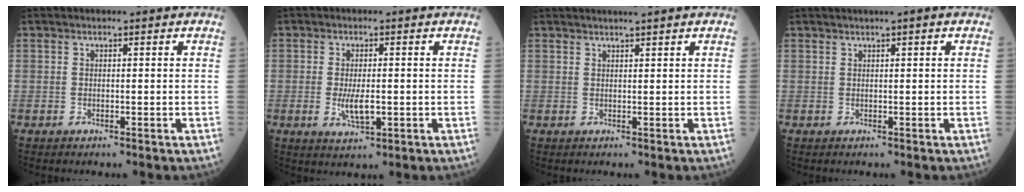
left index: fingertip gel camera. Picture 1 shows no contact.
{"total": 4.3, "force": [-1.0, 1.6, 3.9], "torque": [-0.078, -0.006, -0.012]}
{"total": 3.0, "force": [2.5, -0.2, 1.6], "torque": [-0.016, 0.018, 0.039]}
{"total": 1.5, "force": [0.9, -0.1, 1.2], "torque": [-0.019, 0.010, 0.015]}